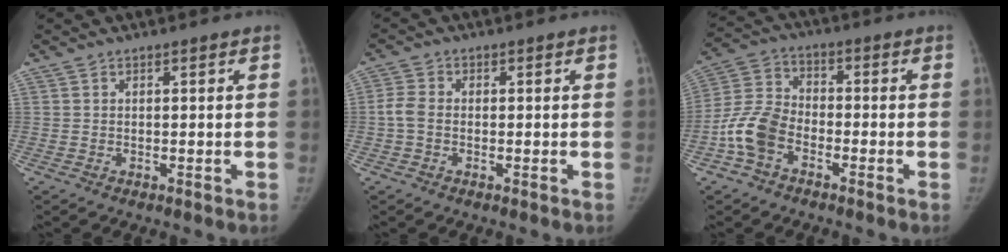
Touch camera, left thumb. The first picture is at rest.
{"total": 3.2, "force": [-0.6, 2.3, 2.2], "torque": [-0.047, 0.006, -0.018]}
{"total": 9.3, "force": [-4.1, 6.2, 5.6], "torque": [-0.114, 0.030, -0.087]}